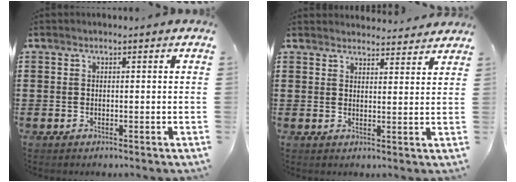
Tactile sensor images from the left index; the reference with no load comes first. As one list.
[{"total": 3.1, "force": [3.1, 0.3, 0.1], "torque": [-0.004, -0.016, 0.057]}]